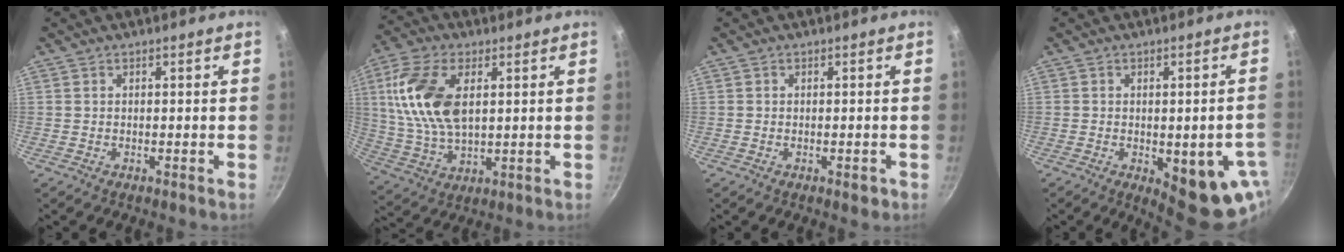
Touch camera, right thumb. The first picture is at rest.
{"total": 15.2, "force": [3.6, 8.4, 12.2], "torque": [-0.234, -0.005, 0.072]}
{"total": 1.6, "force": [-0.6, 0.8, 1.2], "torque": [-0.015, 0.001, -0.011]}
{"total": 14.2, "force": [-4.1, 5.7, 12.3], "torque": [-0.106, -0.005, -0.043]}